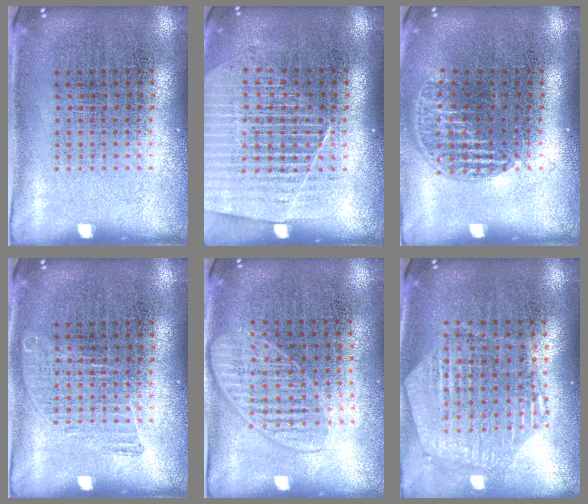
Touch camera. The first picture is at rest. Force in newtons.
{"total": 1.5, "press": 1.4, "slide": 0.5}
{"total": 1.2, "press": 1.0, "slide": 0.5}
{"total": 1.0, "press": 1.0, "slide": 0.2}
{"total": 1.4, "press": 1.3, "slide": 0.7}
{"total": 1.1, "press": 1.1, "slide": 0.2}